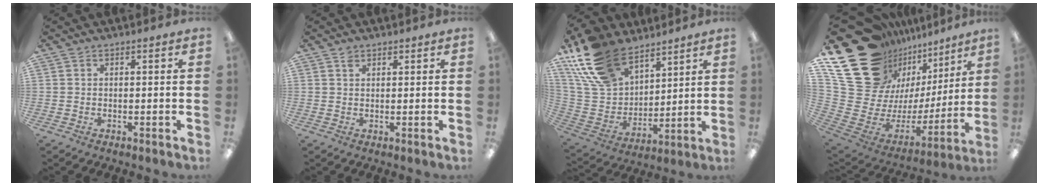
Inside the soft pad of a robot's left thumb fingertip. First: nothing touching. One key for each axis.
{"total": 1.4, "fx": 1.2, "fy": 0.8, "fz": 0.3, "tx": -0.008, "ty": -0.002, "tz": 0.023}
{"total": 20.7, "fx": 14.3, "fy": 11.6, "fz": 9.2, "tx": -0.206, "ty": -0.070, "tz": 0.271}
{"total": 26.6, "fx": 14.5, "fy": 17.4, "fz": 14.0, "tx": -0.226, "ty": -0.120, "tz": 0.317}